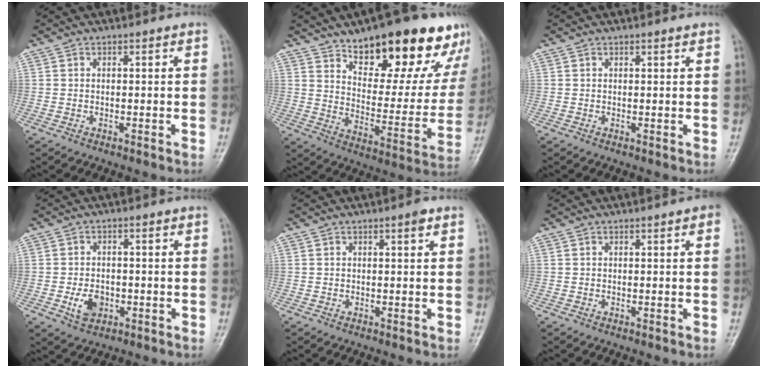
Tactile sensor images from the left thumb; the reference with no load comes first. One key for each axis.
{"total": 24.3, "fx": 16.5, "fy": 9.5, "fz": 15.1, "tx": -0.151, "ty": -0.074, "tz": 0.237}
{"total": 0.7, "fx": 0.5, "fy": 0.0, "fz": 0.5, "tx": -0.007, "ty": -0.002, "tz": 0.007}
{"total": 4.9, "fx": -1.4, "fy": 3.5, "fz": 3.1, "tx": -0.043, "ty": 0.003, "tz": -0.022}
{"total": 1.3, "fx": 0.7, "fy": 0.2, "fz": 1.1, "tx": -0.017, "ty": -0.001, "tz": 0.009}
{"total": 1.7, "fx": 0.7, "fy": 0.3, "fz": 1.5, "tx": -0.021, "ty": 0.002, "tz": 0.005}